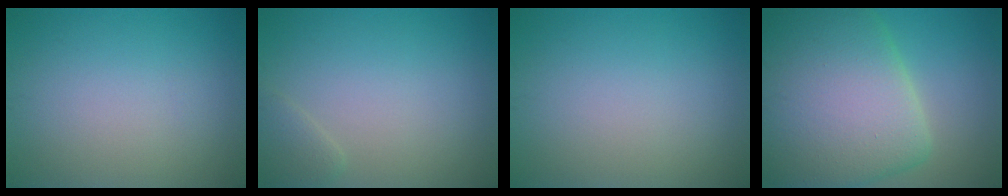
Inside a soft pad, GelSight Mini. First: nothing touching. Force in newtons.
{"total": 1.3, "press": 1.3, "slide": 0.2}
{"total": 0.0}
{"total": 12.6, "press": 12.6, "slide": 1.0}